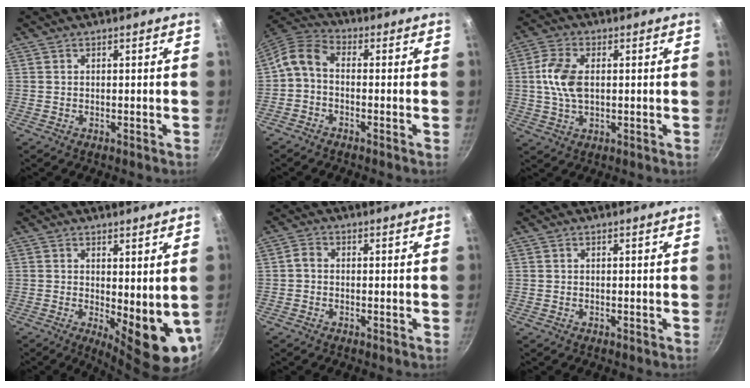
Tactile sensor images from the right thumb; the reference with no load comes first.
{"total": 5.8, "force": [-1.4, 3.7, 4.2], "torque": [-0.099, 0.037, -0.043]}
{"total": 8.2, "force": [0.8, 4.8, 6.6], "torque": [-0.129, 0.012, 0.011]}
{"total": 10.3, "force": [0.3, 3.8, 9.5], "torque": [-0.106, -0.020, 0.016]}
{"total": 1.6, "force": [-0.5, 1.2, 0.9], "torque": [-0.022, 0.010, -0.013]}
{"total": 0.0}